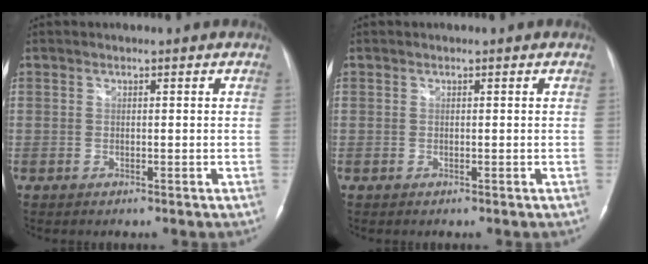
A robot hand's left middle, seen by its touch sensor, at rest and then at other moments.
{"total": 0.0}